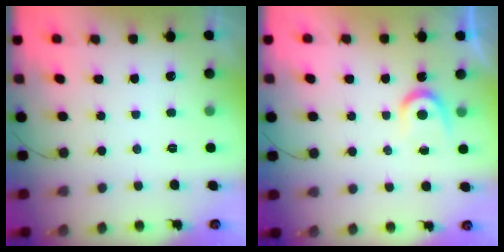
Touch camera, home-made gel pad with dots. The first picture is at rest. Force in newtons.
{"total": 4.4, "press": 4.3, "slide": 0.5}